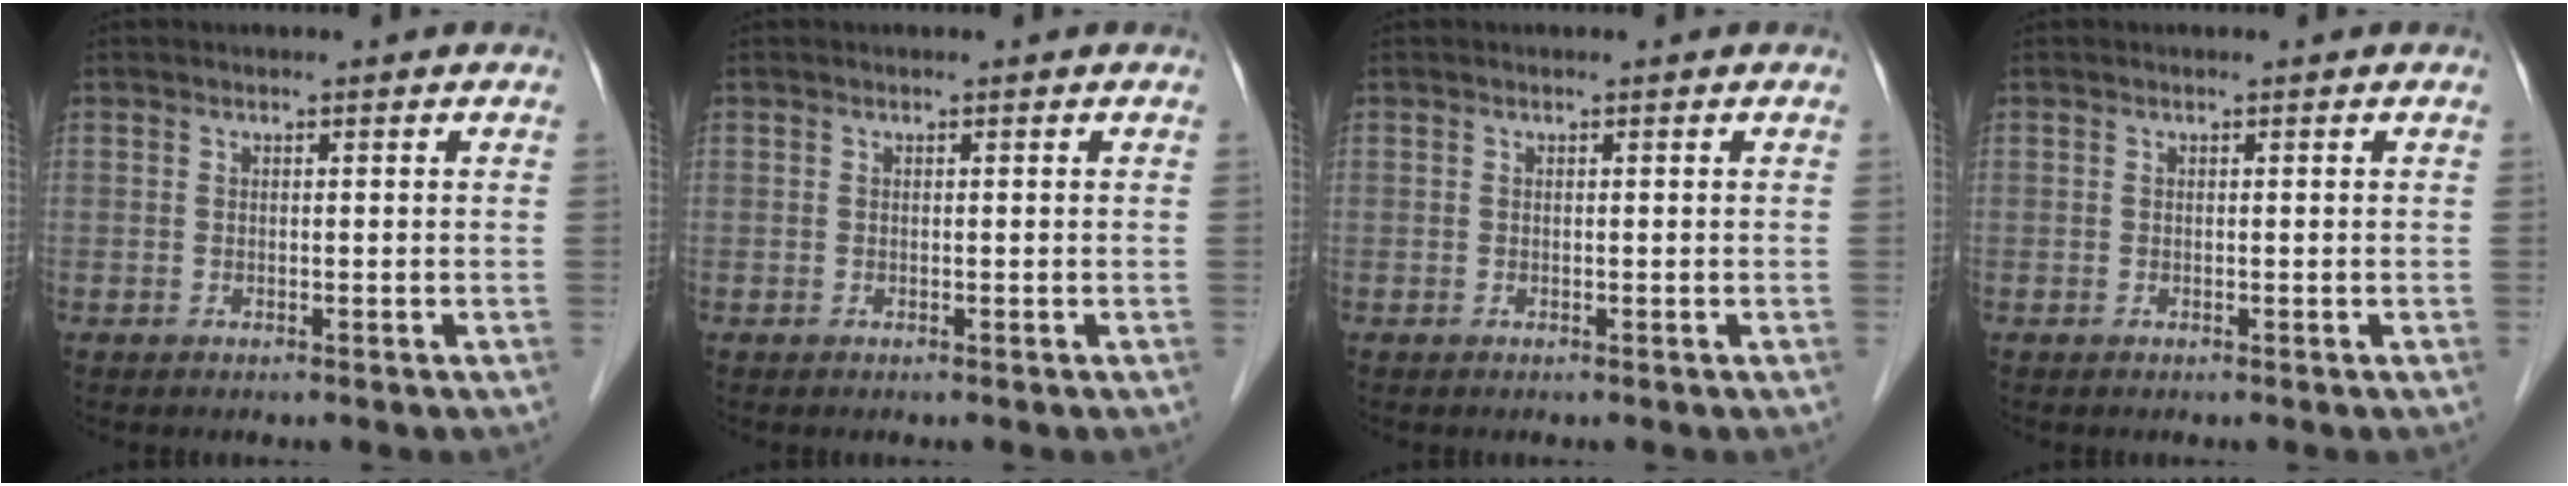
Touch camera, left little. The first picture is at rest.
{"total": 0.0}
{"total": 0.0}
{"total": 0.0}